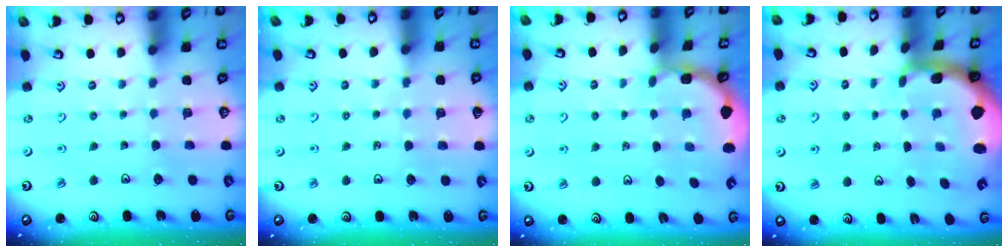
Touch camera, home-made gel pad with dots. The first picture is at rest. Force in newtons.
{"total": 3.0, "press": 3.0, "slide": 0.3}
{"total": 2.0, "press": 2.0, "slide": 0.3}
{"total": 1.7, "press": 1.7, "slide": 0.4}